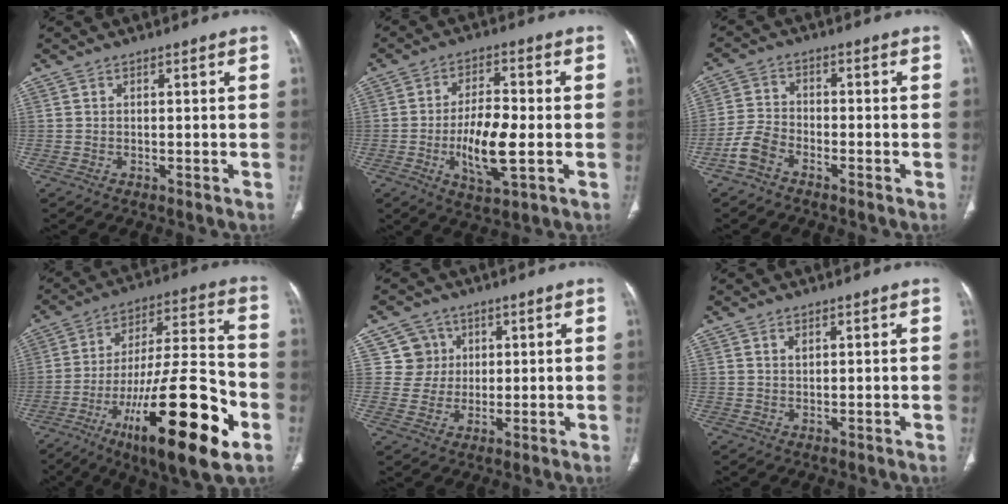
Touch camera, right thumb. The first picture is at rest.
{"total": 10.8, "force": [-2.1, 3.8, 9.9], "torque": [-0.180, 0.002, -0.037]}
{"total": 4.9, "force": [-3.3, 2.7, 2.5], "torque": [-0.050, 0.018, -0.072]}
{"total": 27.4, "force": [-11.5, 7.0, 23.9], "torque": [-0.369, 0.048, -0.176]}
{"total": 6.1, "force": [1.9, 5.8, 0.1], "torque": [0.036, -0.003, 0.032]}
{"total": 1.3, "force": [0.7, 0.7, 0.8], "torque": [-0.012, -0.003, 0.013]}